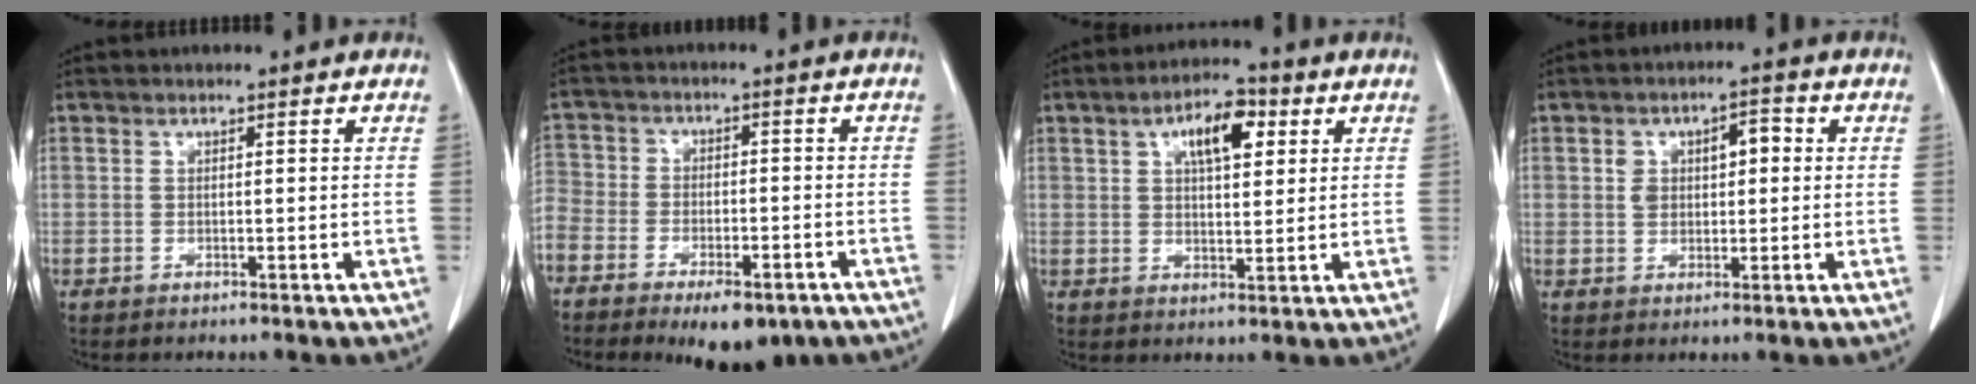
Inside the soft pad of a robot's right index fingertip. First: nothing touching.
{"total": 17.2, "force": [-10.9, 9.9, 8.9], "torque": [-0.222, 0.000, -0.178]}
{"total": 7.7, "force": [3.2, 3.1, 6.4], "torque": [-0.106, 0.014, 0.051]}
{"total": 5.3, "force": [1.1, 3.3, 4.0], "torque": [-0.062, 0.022, 0.022]}